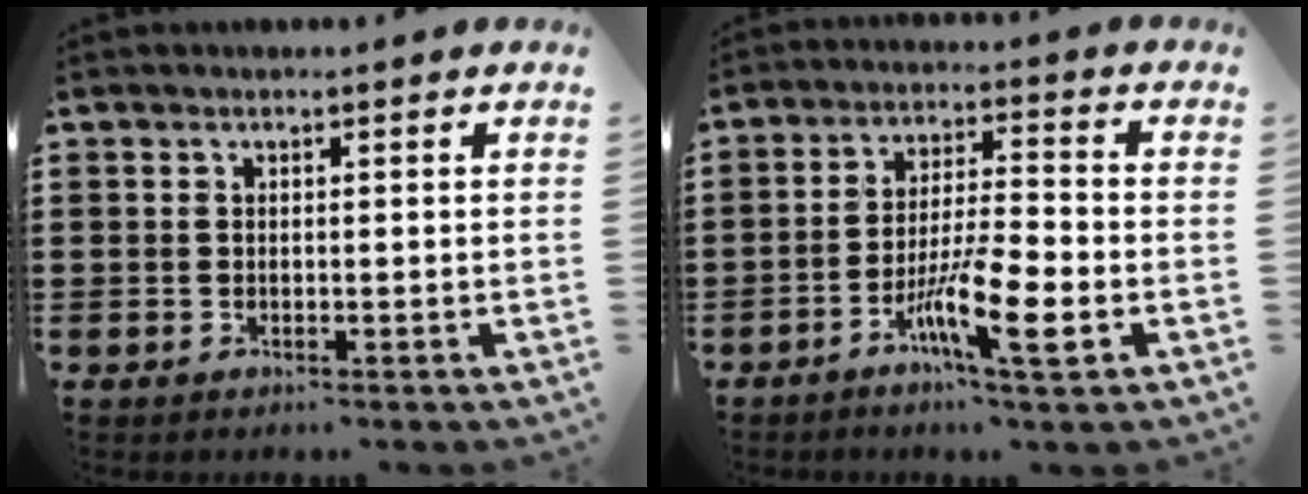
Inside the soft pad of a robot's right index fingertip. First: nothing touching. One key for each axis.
{"total": 9.0, "fx": -4.1, "fy": 1.4, "fz": 7.9, "tx": -0.147, "ty": -0.002, "tz": -0.077}